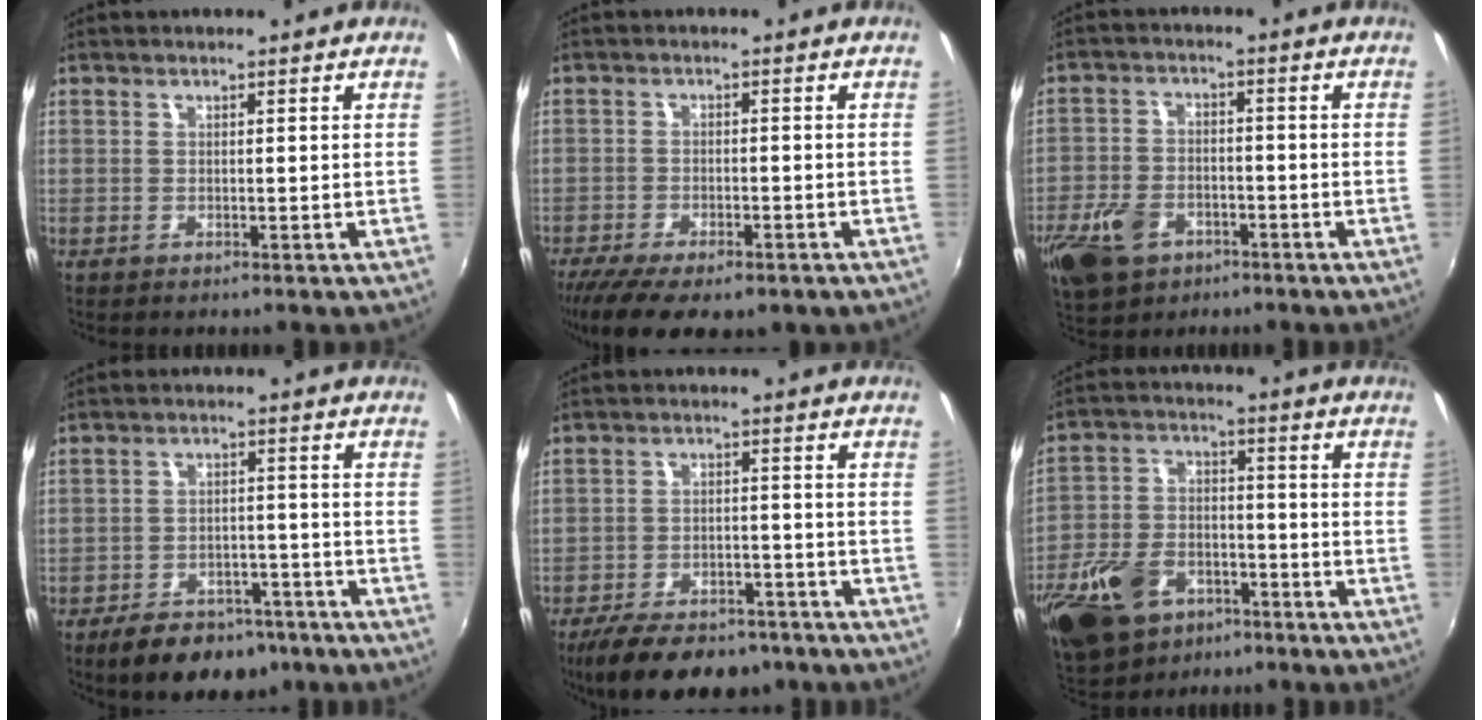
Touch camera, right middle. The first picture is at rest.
{"total": 12.5, "force": [-9.0, 4.4, 7.6], "torque": [-0.169, -0.048, -0.141]}
{"total": 11.1, "force": [-6.0, 7.2, 6.0], "torque": [-0.147, -0.006, -0.108]}
{"total": 11.8, "force": [-8.4, 6.3, 5.4], "torque": [-0.120, 0.009, -0.114]}
{"total": 15.6, "force": [-11.8, 6.7, 7.6], "torque": [-0.163, -0.016, -0.174]}
{"total": 19.7, "force": [-11.2, 11.9, 11.0], "torque": [-0.254, -0.013, -0.189]}